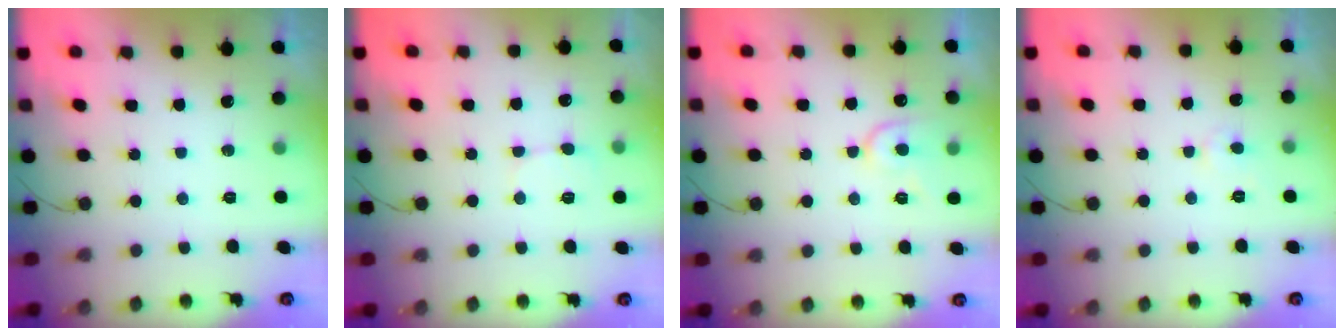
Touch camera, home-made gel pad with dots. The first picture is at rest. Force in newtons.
{"total": 6.8, "press": 6.8, "slide": 0.7}
{"total": 9.0, "press": 9.0, "slide": 0.7}
{"total": 2.5, "press": 2.5, "slide": 0.2}